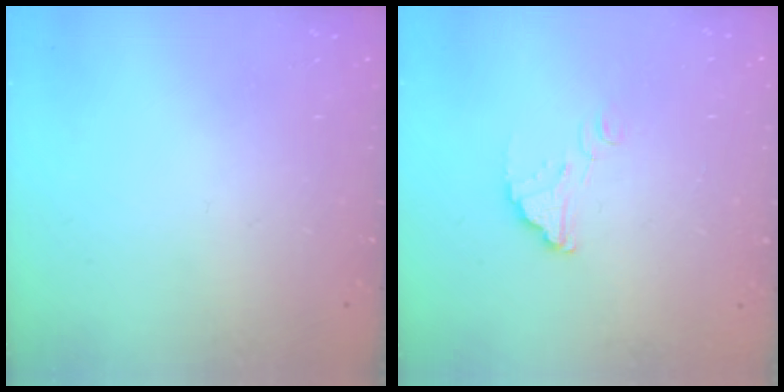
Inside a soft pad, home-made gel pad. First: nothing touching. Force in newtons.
{"total": 2.9, "press": 2.9, "slide": 0.2}